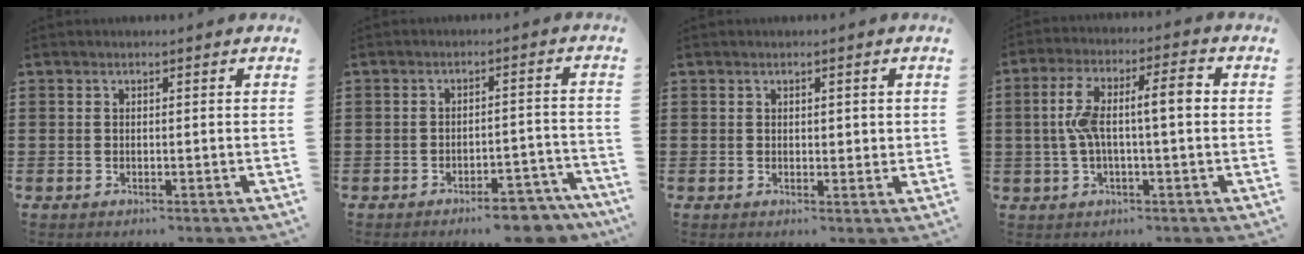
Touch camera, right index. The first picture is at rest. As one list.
[{"total": 5.7, "force": [-5.3, 0.9, 1.9], "torque": [-0.025, 0.008, -0.098]}, {"total": 1.1, "force": [0.4, 0.8, 0.6], "torque": [-0.006, 0.004, 0.004]}, {"total": 8.3, "force": [0.2, 2.3, 7.9], "torque": [-0.154, 0.012, -0.003]}]